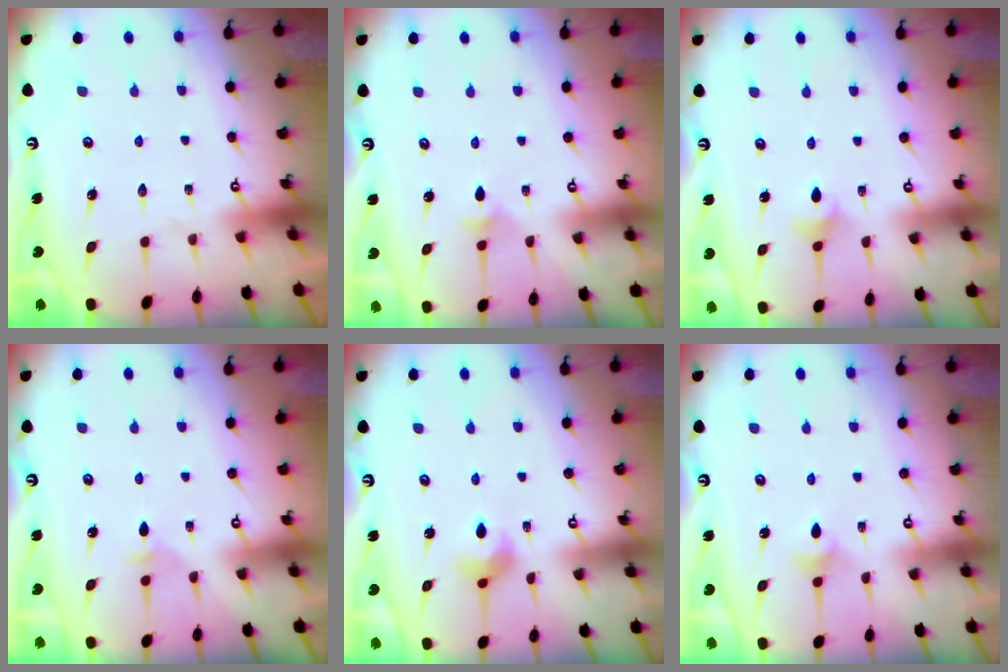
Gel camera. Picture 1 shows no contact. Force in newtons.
{"total": 2.7, "press": 2.6, "slide": 0.6}
{"total": 4.1, "press": 4.0, "slide": 0.9}
{"total": 2.9, "press": 2.8, "slide": 0.8}
{"total": 4.4, "press": 4.3, "slide": 0.7}
{"total": 3.5, "press": 3.4, "slide": 0.9}